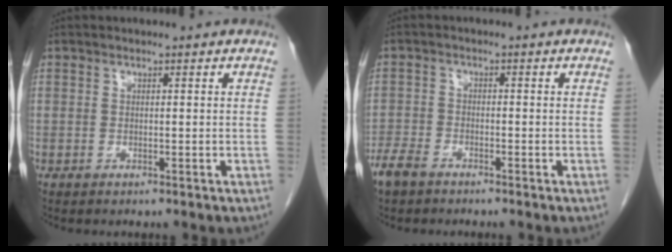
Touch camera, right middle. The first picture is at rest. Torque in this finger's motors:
{"motor_torque": [0.11, 0.15, -0.01, 0.02]}